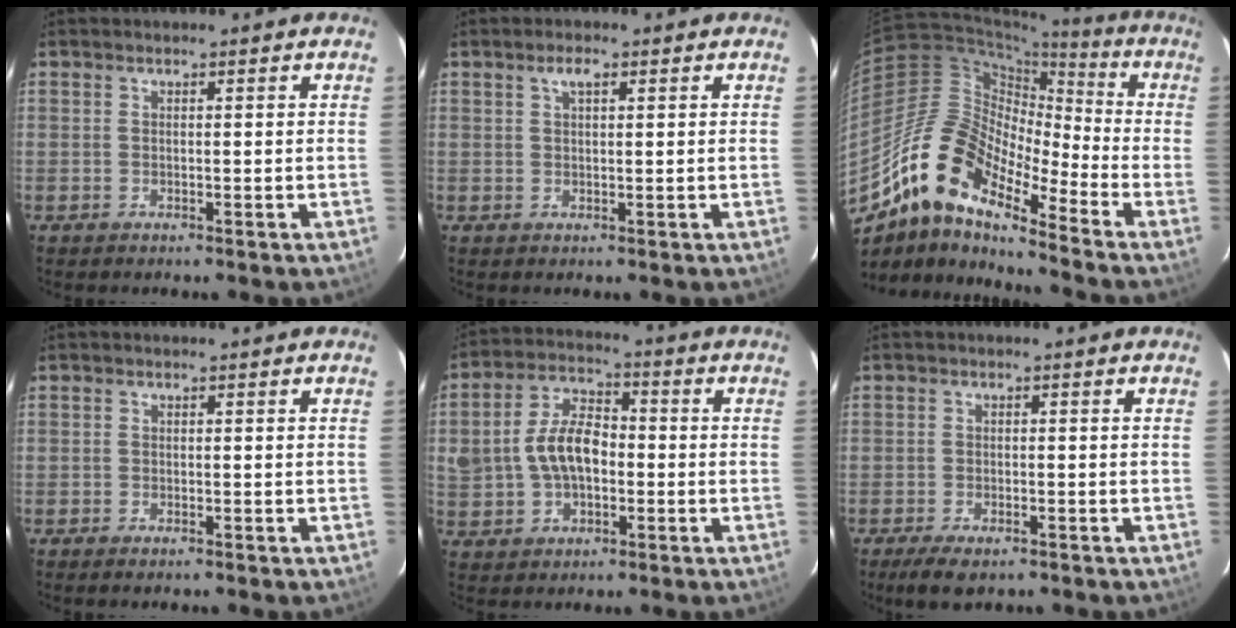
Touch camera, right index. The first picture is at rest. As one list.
[{"total": 2.1, "force": [1.0, 0.8, 1.6], "torque": [-0.031, 0.007, 0.018]}, {"total": 15.9, "force": [-11.4, 4.9, 9.9], "torque": [-0.159, 0.000, -0.233]}, {"total": 1.0, "force": [-0.8, 0.3, 0.4], "torque": [-0.010, -0.004, -0.015]}, {"total": 10.0, "force": [-0.9, 6.5, 7.6], "torque": [-0.154, 0.022, -0.009]}, {"total": 5.4, "force": [-3.9, 2.0, 3.3], "torque": [-0.078, -0.020, -0.065]}]